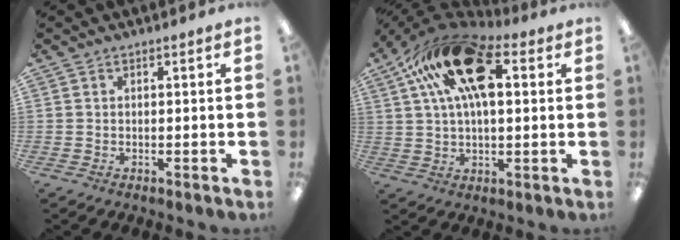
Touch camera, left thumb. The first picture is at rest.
{"total": 21.4, "force": [8.2, 10.8, 16.6], "torque": [-0.301, -0.010, 0.138]}